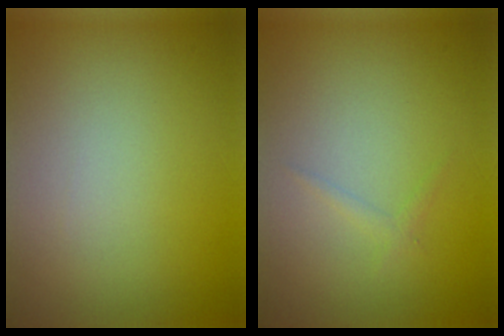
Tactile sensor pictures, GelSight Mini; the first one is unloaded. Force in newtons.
{"total": 0.7, "press": 0.7, "slide": 0.1}